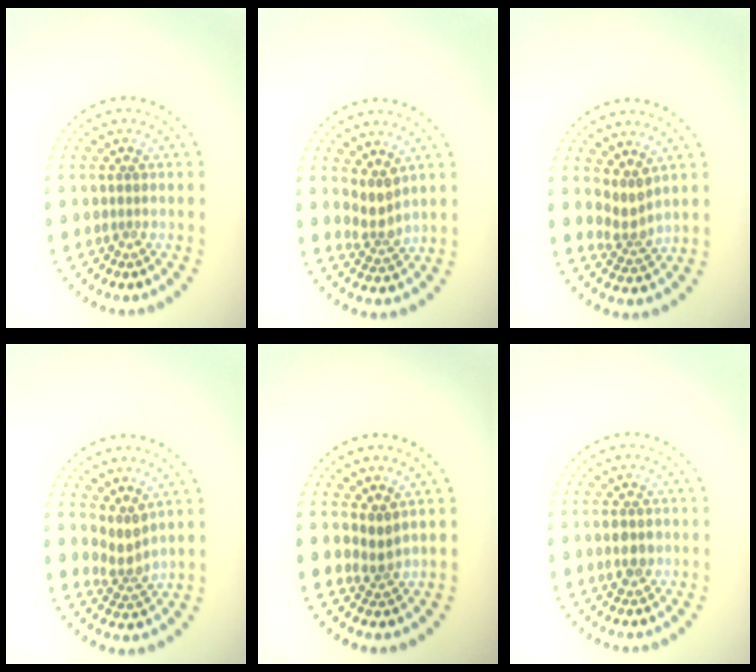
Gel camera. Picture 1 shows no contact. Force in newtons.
{"total": 2.4, "press": 1.7, "slide": 1.6}
{"total": 2.2, "press": 1.6, "slide": 1.6}
{"total": 2.2, "press": 1.6, "slide": 1.6}
{"total": 1.7, "press": 1.2, "slide": 1.3}
{"total": 2.6, "press": 2.6, "slide": 0.0}